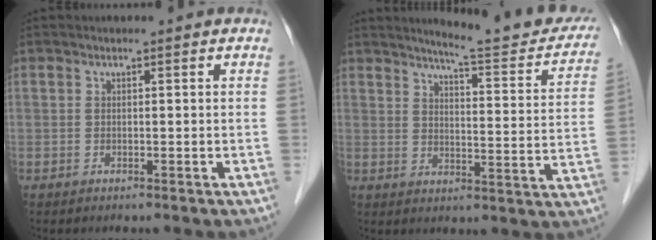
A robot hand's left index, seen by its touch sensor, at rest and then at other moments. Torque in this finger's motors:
{"motor_torque": [0.25, -0.52, 0.25, 0.06]}